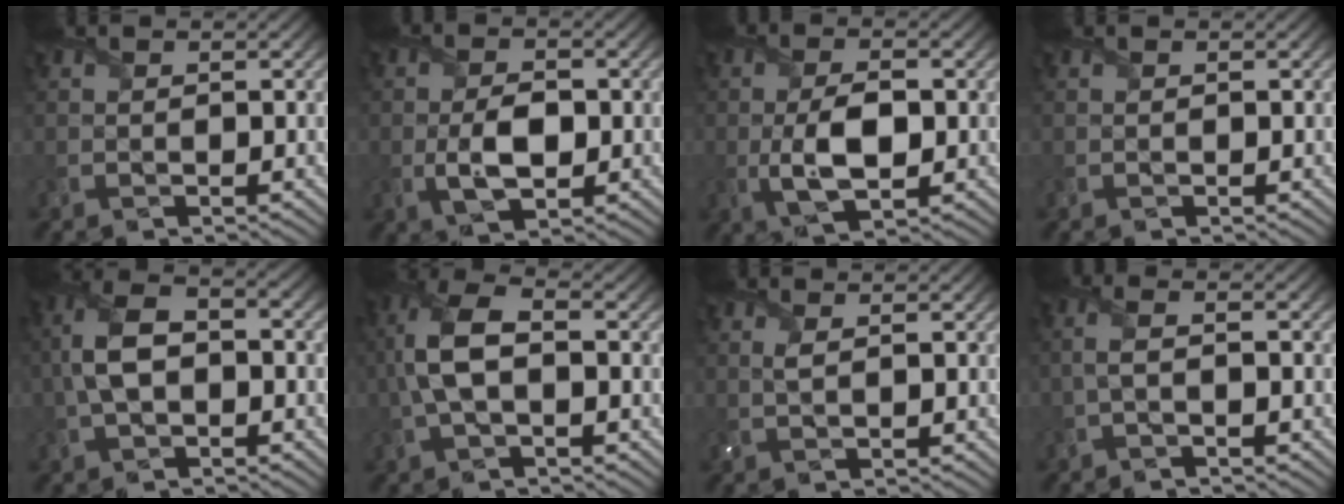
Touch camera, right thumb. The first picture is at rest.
{"total": 4.9, "force": [-0.7, 2.8, 4.0], "torque": [-0.085, -0.007, -0.014]}
{"total": 6.3, "force": [-0.8, 3.0, 5.5], "torque": [-0.114, -0.004, -0.016]}
{"total": 0.0}
{"total": 7.7, "force": [-0.4, 4.4, 6.3], "torque": [-0.147, 0.011, -0.015]}
{"total": 7.3, "force": [0.0, 3.5, 6.4], "torque": [-0.156, 0.016, -0.006]}
{"total": 1.1, "force": [0.5, 0.1, 1.0], "torque": [-0.029, 0.002, 0.010]}
{"total": 2.4, "force": [-0.5, 0.6, 2.3], "torque": [-0.049, 0.004, -0.017]}